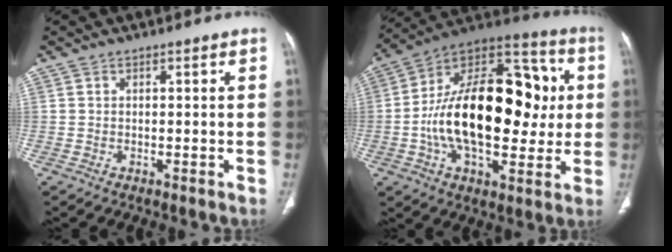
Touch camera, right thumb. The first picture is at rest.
{"total": 29.5, "force": [0.3, 16.1, 24.7], "torque": [-0.385, 0.027, 0.002]}